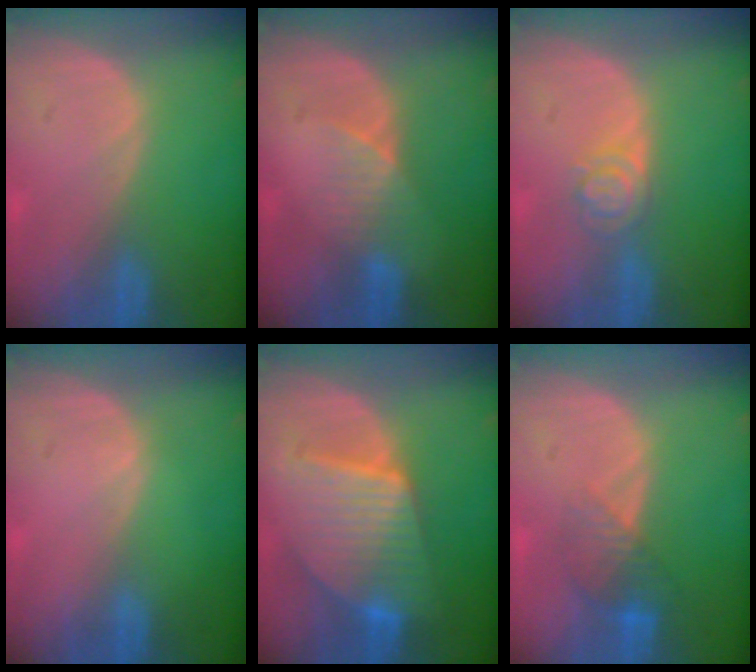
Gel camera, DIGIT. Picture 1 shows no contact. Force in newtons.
{"total": 3.6, "press": 3.3, "slide": 1.4}
{"total": 3.9, "press": 3.6, "slide": 1.6}
{"total": 0.0}
{"total": 9.5, "press": 9.5, "slide": 0.8}
{"total": 4.2, "press": 3.8, "slide": 1.7}